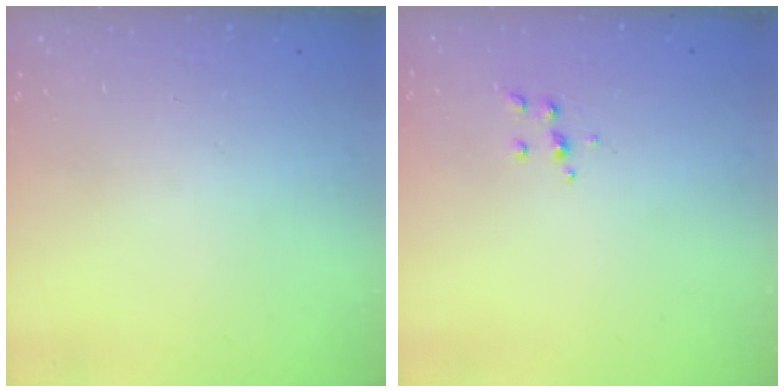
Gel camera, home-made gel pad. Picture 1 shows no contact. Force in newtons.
{"total": 4.0, "press": 3.9, "slide": 0.9}